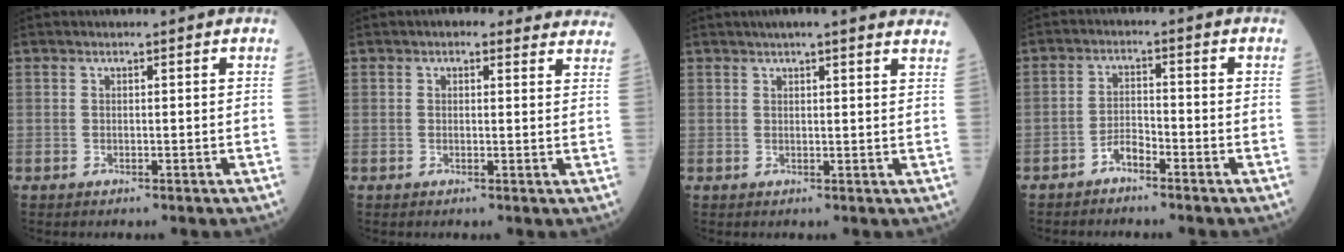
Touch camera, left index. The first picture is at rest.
{"total": 8.6, "force": [7.6, 3.0, 2.6], "torque": [-0.005, 0.015, 0.065]}
{"total": 12.5, "force": [11.0, 1.3, 5.8], "torque": [-0.069, 0.024, 0.120]}
{"total": 2.7, "force": [-2.2, 0.7, 1.3], "torque": [-0.024, 0.002, -0.043]}